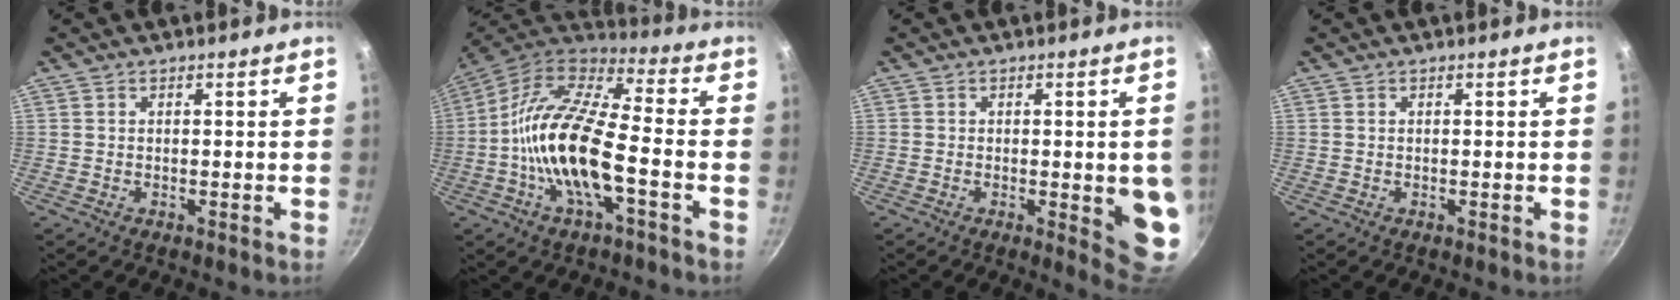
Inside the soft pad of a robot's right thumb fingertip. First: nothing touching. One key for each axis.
{"total": 17.9, "fx": -4.2, "fy": 6.6, "fz": 16.2, "tx": -0.304, "ty": 0.038, "tz": -0.099}
{"total": 8.4, "fx": -1.1, "fy": 2.5, "fz": 7.9, "tx": -0.072, "ty": -0.010, "tz": -0.012}
{"total": 0.0}